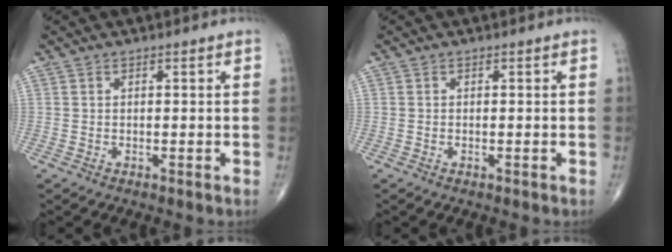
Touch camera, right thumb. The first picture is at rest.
{"total": 0.0}